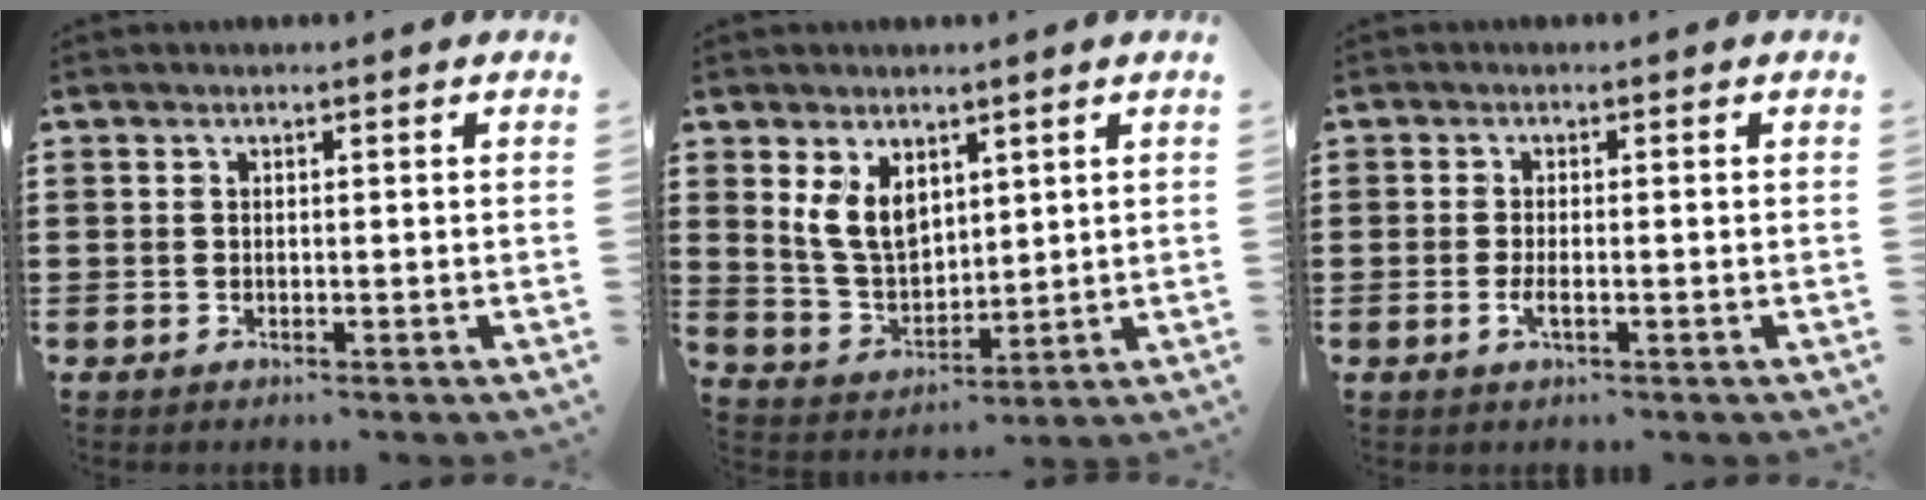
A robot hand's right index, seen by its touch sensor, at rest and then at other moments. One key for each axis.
{"total": 7.0, "fx": 3.1, "fy": 4.5, "fz": 4.4, "tx": -0.116, "ty": 0.005, "tz": 0.054}
{"total": 1.9, "fx": -0.6, "fy": 0.5, "fz": 1.7, "tx": -0.038, "ty": -0.003, "tz": -0.014}